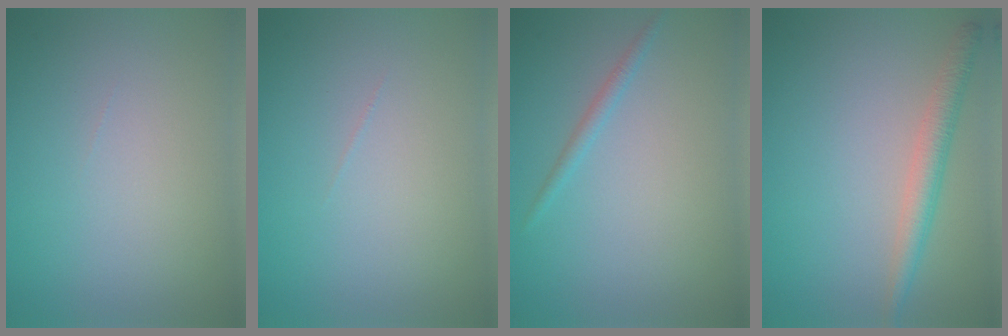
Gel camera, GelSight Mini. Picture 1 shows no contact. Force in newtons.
{"total": 0.0}
{"total": 1.0, "press": 1.0, "slide": 0.1}
{"total": 2.8, "press": 2.8, "slide": 0.2}